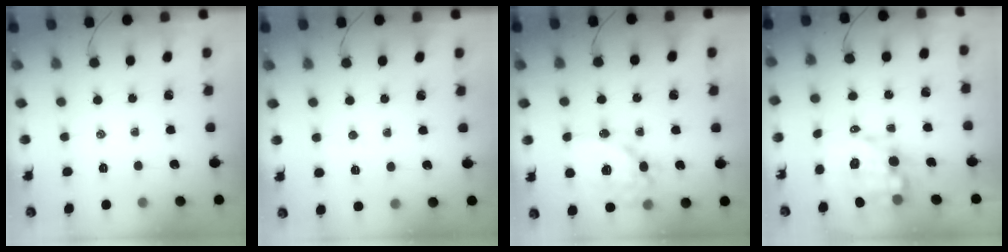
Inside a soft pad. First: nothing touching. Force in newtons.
{"total": 2.8, "press": 2.7, "slide": 0.8}
{"total": 15.4, "press": 15.2, "slide": 2.5}
{"total": 8.1, "press": 7.8, "slide": 2.3}